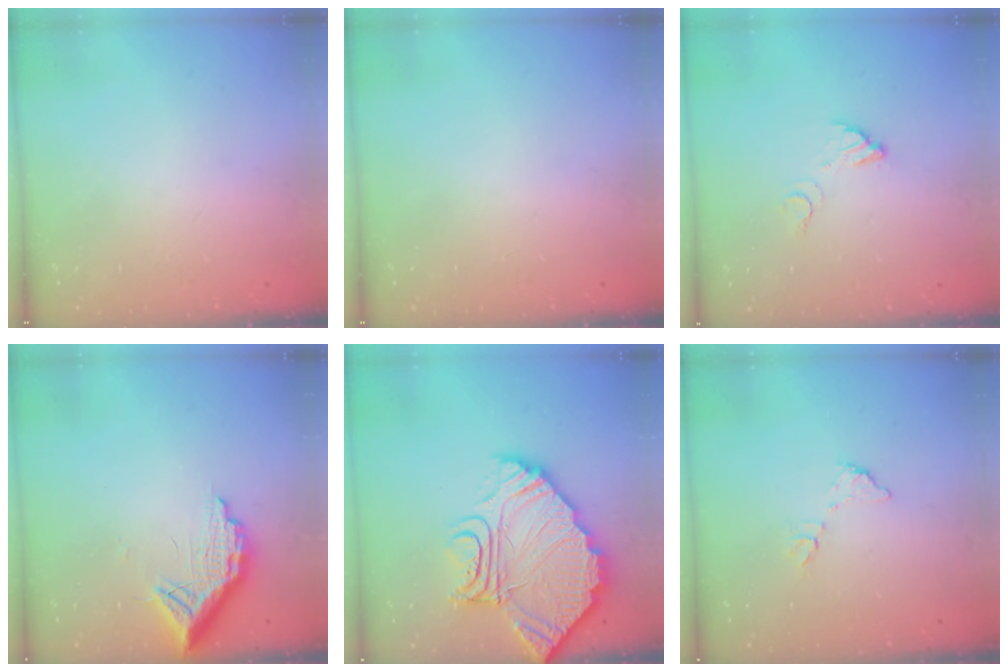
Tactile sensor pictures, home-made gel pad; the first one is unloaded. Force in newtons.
{"total": 0.0}
{"total": 3.5, "press": 3.5, "slide": 0.2}
{"total": 11.0, "press": 11.0, "slide": 0.7}
{"total": 21.3, "press": 21.2, "slide": 2.0}
{"total": 6.5, "press": 6.5, "slide": 0.2}